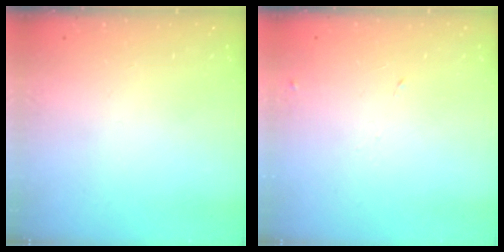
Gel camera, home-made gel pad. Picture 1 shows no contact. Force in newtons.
{"total": 4.3, "press": 4.3, "slide": 0.7}